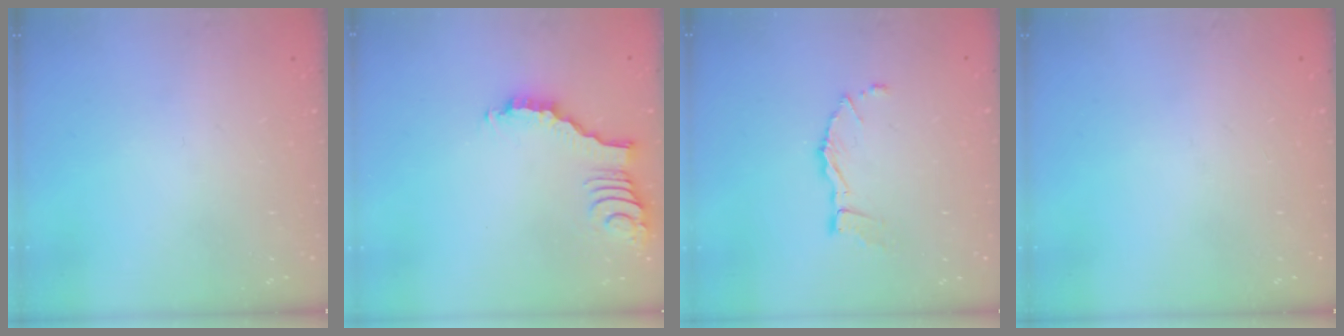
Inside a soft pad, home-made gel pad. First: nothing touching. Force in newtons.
{"total": 2.6, "press": 2.6, "slide": 0.4}
{"total": 7.9, "press": 7.8, "slide": 0.6}
{"total": 0.0}